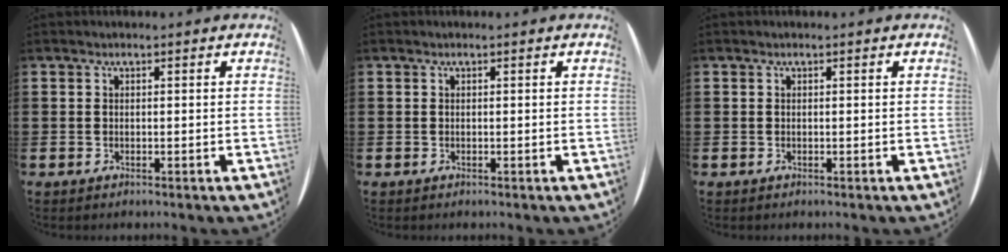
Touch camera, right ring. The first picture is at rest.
{"total": 0.0}
{"total": 0.0}